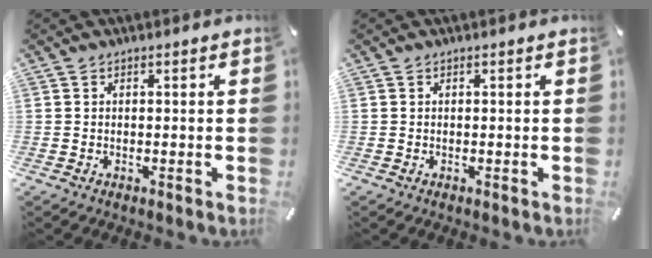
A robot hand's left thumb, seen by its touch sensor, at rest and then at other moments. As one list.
[{"total": 0.0}]